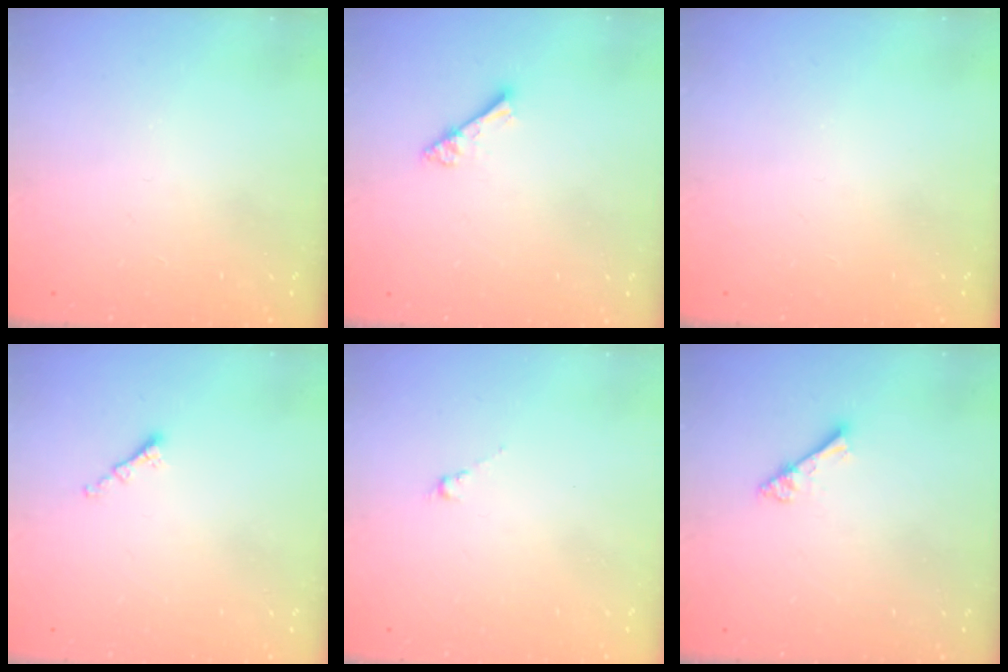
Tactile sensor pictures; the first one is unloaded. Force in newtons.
{"total": 2.8, "press": 2.8, "slide": 0.3}
{"total": 0.0}
{"total": 1.4, "press": 1.3, "slide": 0.5}
{"total": 0.0}
{"total": 2.8, "press": 2.8, "slide": 0.3}